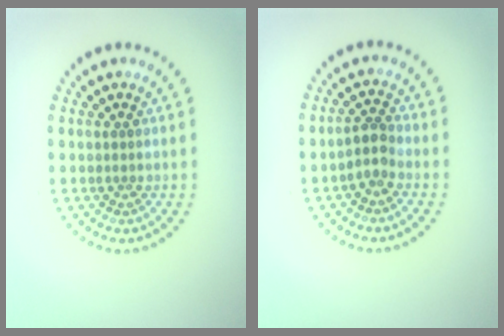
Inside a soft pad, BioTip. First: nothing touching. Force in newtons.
{"total": 1.9, "press": 1.5, "slide": 1.1}